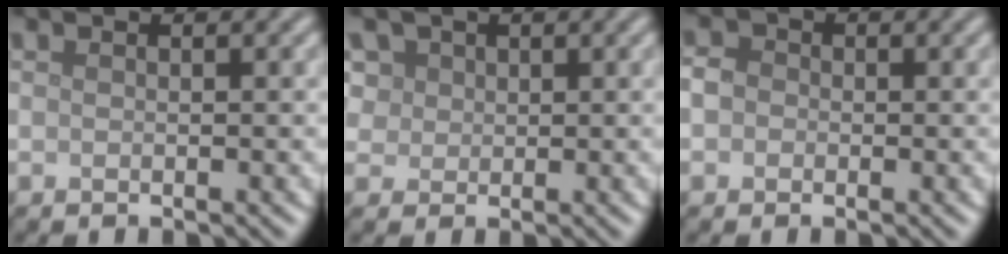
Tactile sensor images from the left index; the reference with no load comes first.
{"total": 4.6, "force": [2.4, 3.5, 1.8], "torque": [-0.040, 0.010, 0.035]}
{"total": 2.1, "force": [0.0, 1.9, 0.9], "torque": [-0.001, 0.007, -0.016]}